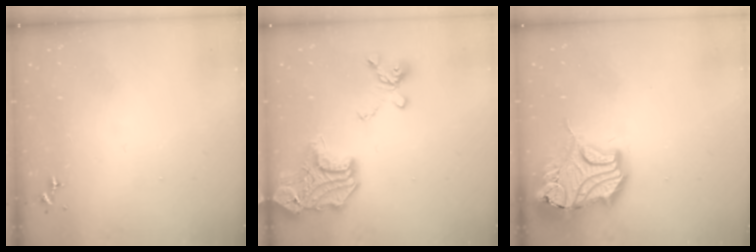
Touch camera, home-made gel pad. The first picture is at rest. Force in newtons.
{"total": 21.4, "press": 21.4, "slide": 1.4}
{"total": 19.2, "press": 18.9, "slide": 3.2}